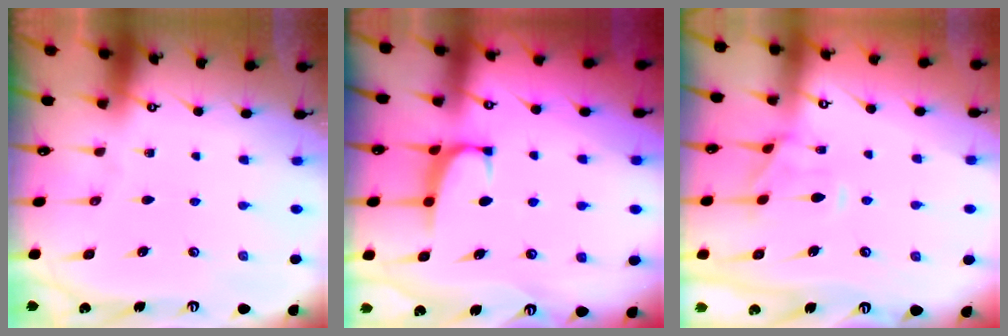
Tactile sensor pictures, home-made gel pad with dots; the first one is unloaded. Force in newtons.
{"total": 1.5, "press": 1.4, "slide": 0.7}
{"total": 2.5, "press": 2.3, "slide": 1.1}